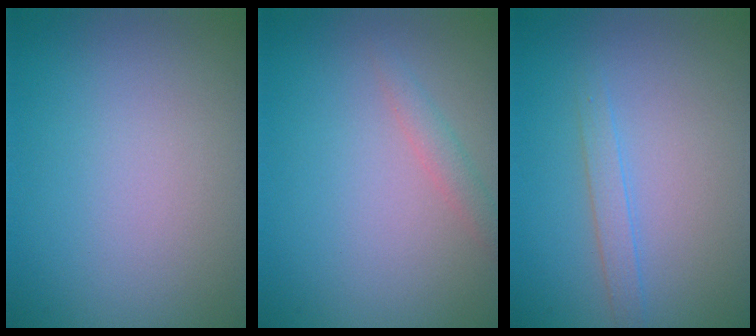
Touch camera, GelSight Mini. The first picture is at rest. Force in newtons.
{"total": 1.3, "press": 1.3, "slide": 0.1}
{"total": 1.3, "press": 1.3, "slide": 0.1}